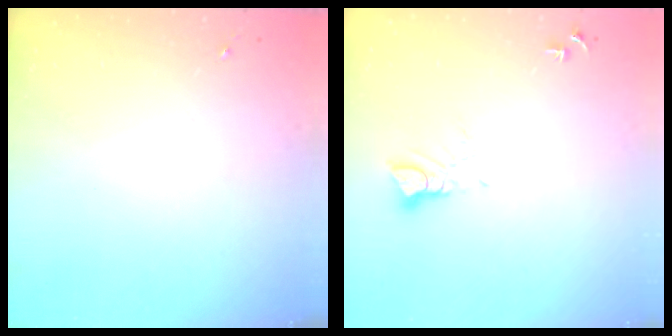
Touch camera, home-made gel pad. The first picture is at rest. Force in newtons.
{"total": 3.6, "press": 3.6, "slide": 0.3}